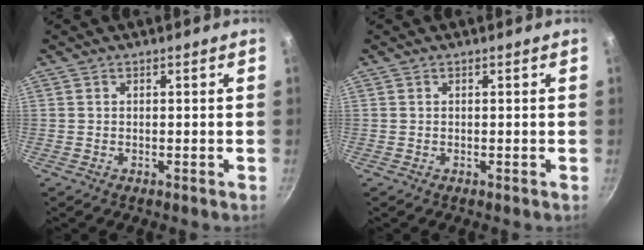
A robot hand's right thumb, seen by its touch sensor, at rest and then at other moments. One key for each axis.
{"total": 0.0}